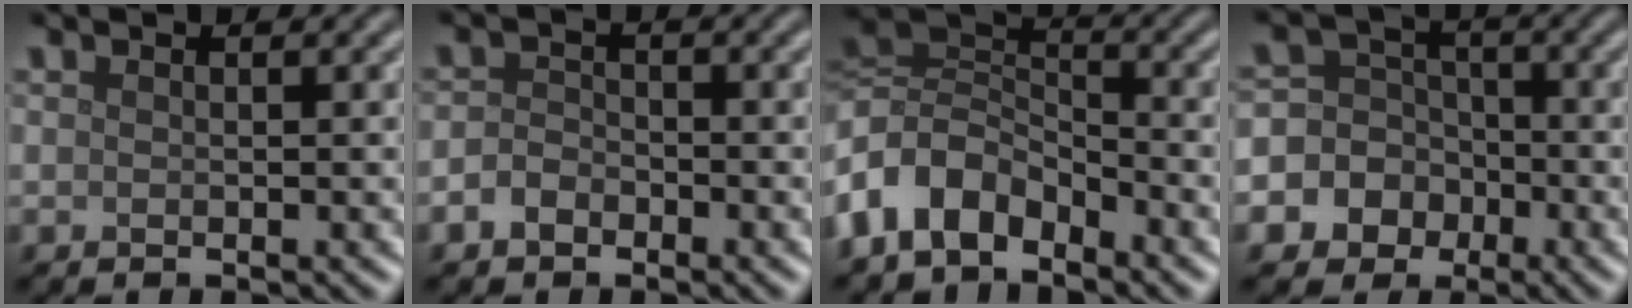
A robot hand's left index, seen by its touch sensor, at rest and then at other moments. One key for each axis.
{"total": 1.9, "fx": -1.1, "fy": 1.3, "fz": 0.8, "tx": -0.013, "ty": 0.003, "tz": -0.027}
{"total": 7.2, "fx": -3.5, "fy": 4.7, "fz": 4.2, "tx": -0.088, "ty": 0.007, "tz": -0.080}
{"total": 8.4, "fx": -2.8, "fy": 7.8, "fz": 1.4, "tx": -0.034, "ty": 0.008, "tz": -0.076}